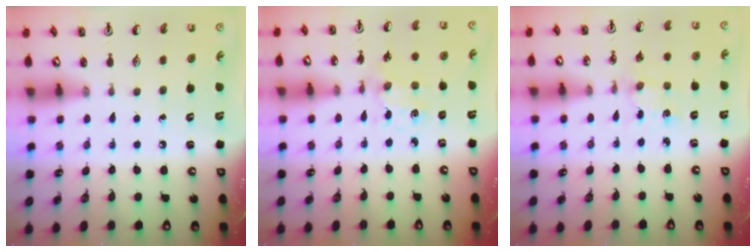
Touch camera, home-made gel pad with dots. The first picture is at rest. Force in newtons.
{"total": 1.4, "press": 1.4, "slide": 0.3}
{"total": 1.9, "press": 1.9, "slide": 0.3}